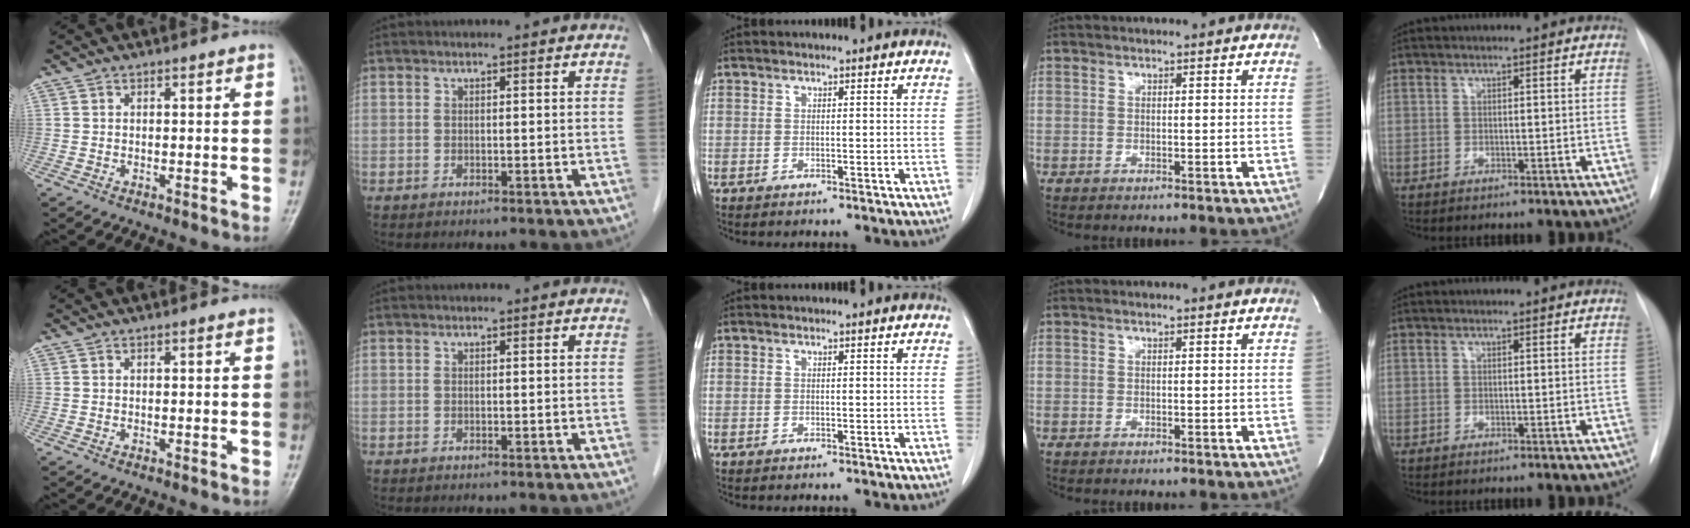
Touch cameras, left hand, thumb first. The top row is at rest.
{}